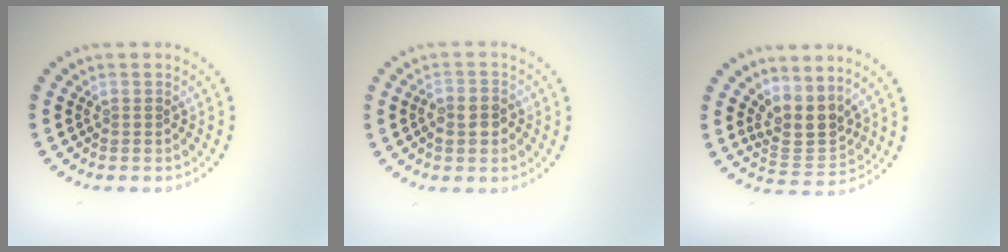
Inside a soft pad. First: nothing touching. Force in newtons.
{"total": 2.2, "press": 2.1, "slide": 0.7}
{"total": 3.4, "press": 2.6, "slide": 2.1}